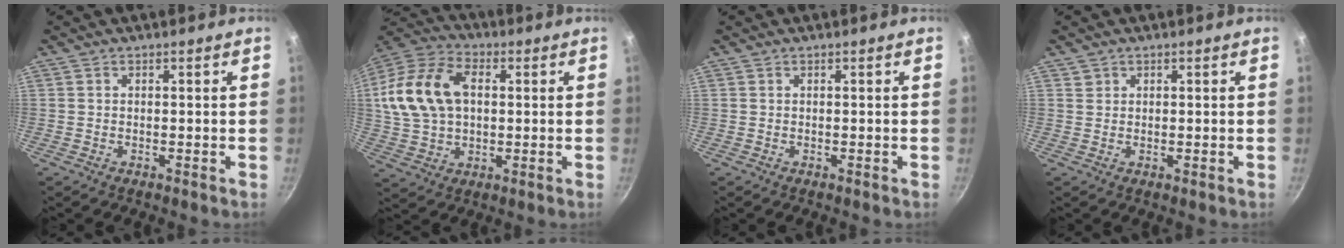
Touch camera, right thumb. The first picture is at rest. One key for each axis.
{"total": 17.4, "fx": 2.8, "fy": 12.0, "fz": 12.3, "tx": -0.227, "ty": 0.023, "tz": 0.047}
{"total": 0.0}
{"total": 1.0, "fx": 0.5, "fy": 0.9, "fz": 0.1, "tx": 0.009, "ty": 0.003, "tz": 0.006}